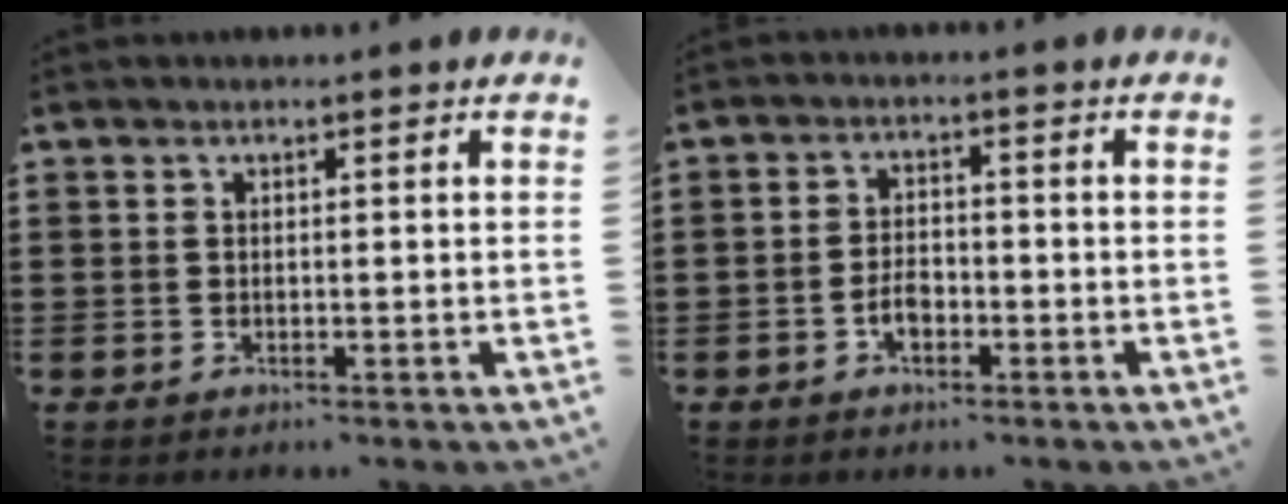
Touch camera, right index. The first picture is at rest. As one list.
[{"total": 2.8, "force": [-1.4, 1.6, 1.8], "torque": [-0.042, 0.002, -0.029]}]